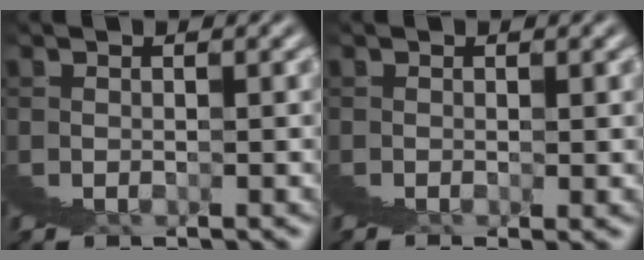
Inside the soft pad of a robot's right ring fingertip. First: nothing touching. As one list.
[{"total": 1.1, "force": [0.5, -0.5, 0.8], "torque": [0.000, 0.012, 0.006]}]